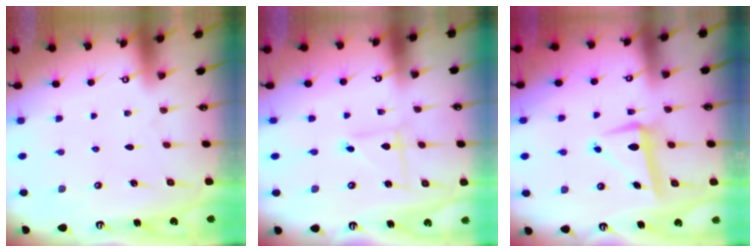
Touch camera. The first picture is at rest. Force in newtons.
{"total": 1.8, "press": 1.8, "slide": 0.2}
{"total": 8.6, "press": 8.5, "slide": 1.5}